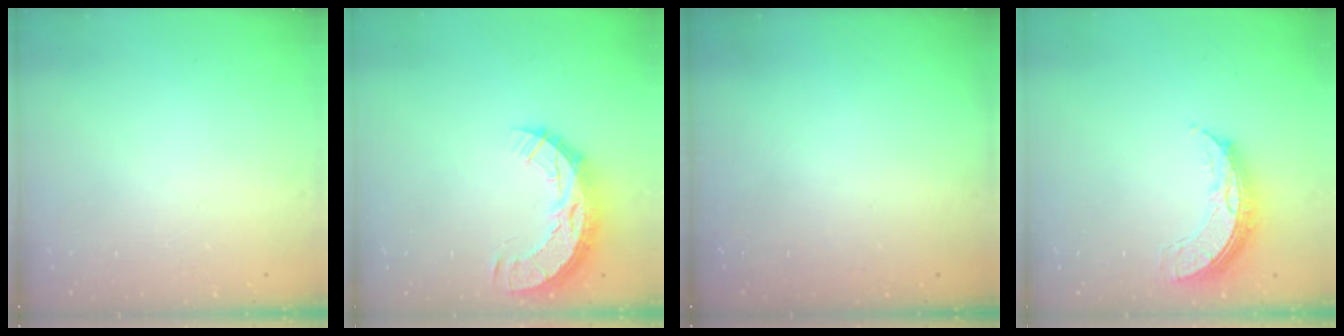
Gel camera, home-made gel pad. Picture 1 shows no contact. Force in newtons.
{"total": 11.8, "press": 11.8, "slide": 1.0}
{"total": 0.0}
{"total": 7.9, "press": 7.8, "slide": 0.8}